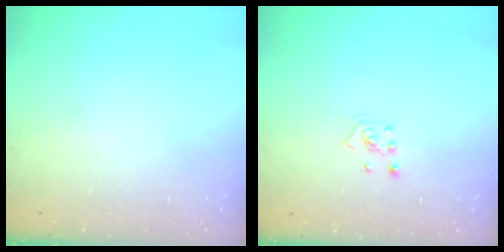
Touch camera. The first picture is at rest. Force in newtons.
{"total": 2.1, "press": 2.0, "slide": 0.3}